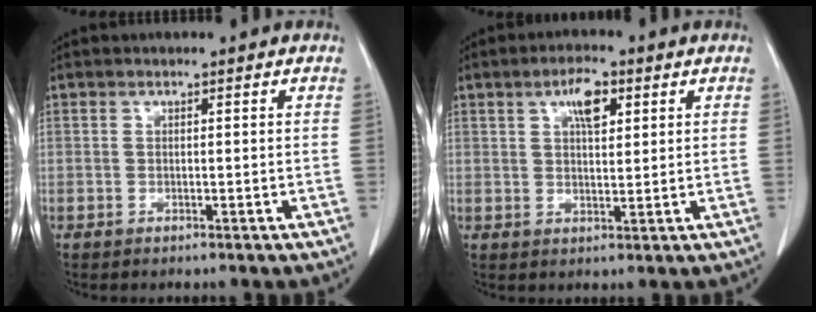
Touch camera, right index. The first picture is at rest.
{"total": 4.7, "force": [2.2, 1.6, 3.8], "torque": [-0.071, 0.003, 0.037]}